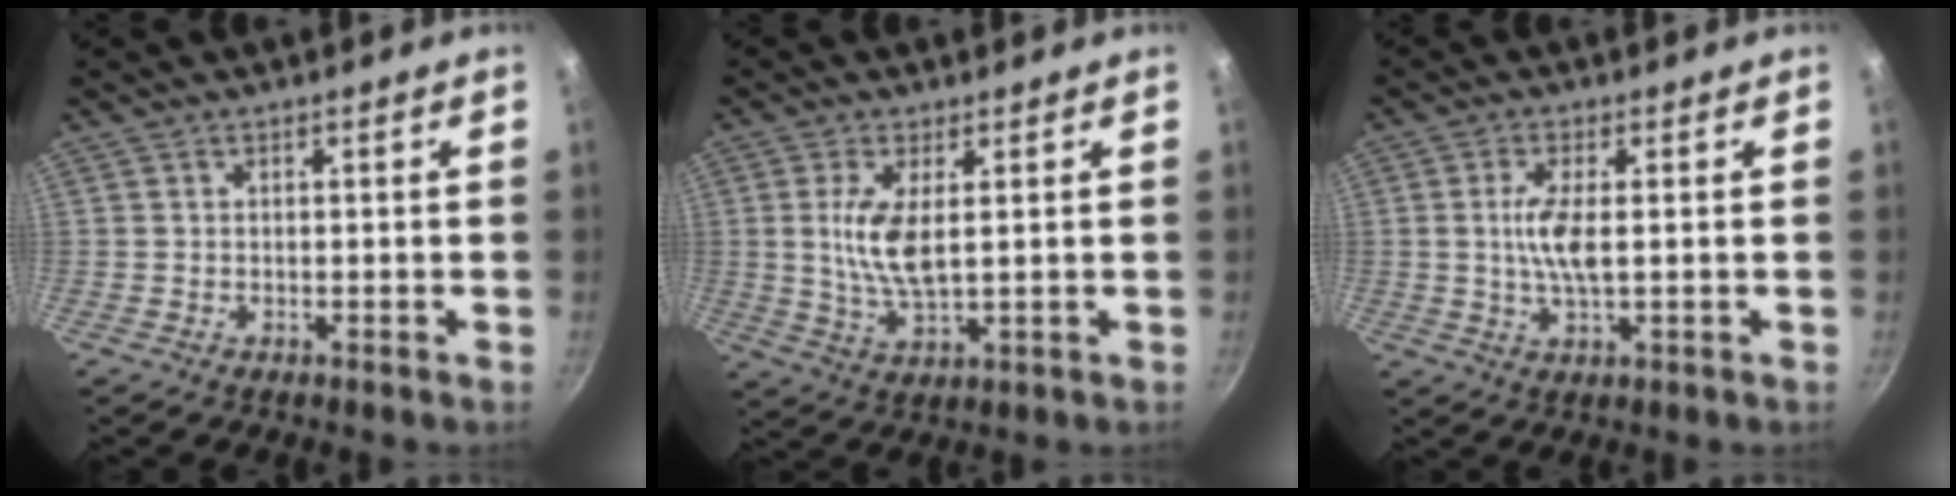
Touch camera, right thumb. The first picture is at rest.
{"total": 7.8, "force": [1.3, 3.1, 7.0], "torque": [-0.141, -0.008, 0.031]}
{"total": 6.1, "force": [0.4, 2.0, 5.7], "torque": [-0.123, -0.001, 0.007]}